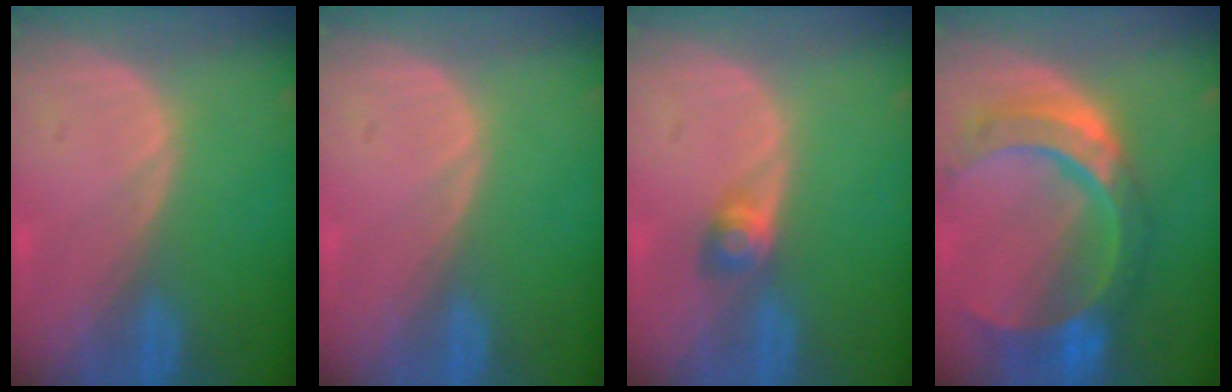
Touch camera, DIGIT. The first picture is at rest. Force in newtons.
{"total": 0.0}
{"total": 2.8, "press": 2.5, "slide": 1.1}
{"total": 11.0, "press": 9.2, "slide": 6.0}